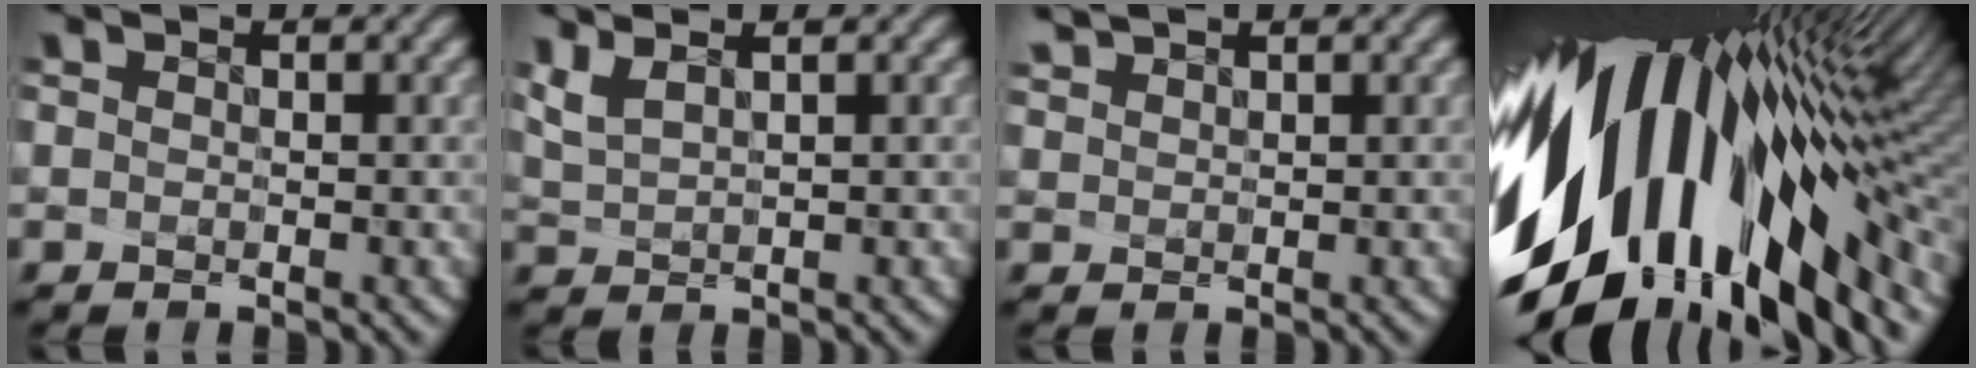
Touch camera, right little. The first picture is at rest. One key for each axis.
{"total": 1.8, "fx": 1.2, "fy": 0.3, "fz": 1.3, "tx": -0.055, "ty": 0.007, "tz": 0.039}
{"total": 0.9, "fx": 0.8, "fy": -0.3, "fz": -0.2, "tx": -0.014, "ty": -0.002, "tz": 0.036}
{"total": 15.6, "fx": -2.0, "fy": 8.8, "fz": 12.8, "tx": -0.224, "ty": -0.036, "tz": -0.033}